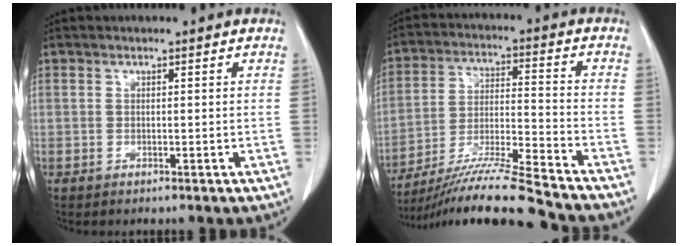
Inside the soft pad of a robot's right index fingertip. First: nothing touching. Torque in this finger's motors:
{"motor_torque": [0.56, -0.78, 0.28, 0.13]}